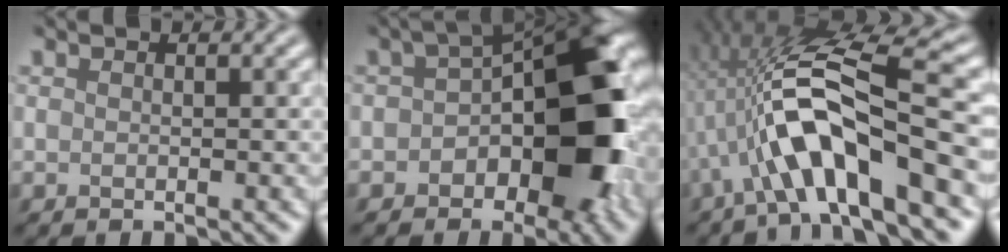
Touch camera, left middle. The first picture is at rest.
{"total": 10.9, "force": [-2.5, 5.5, 9.0], "torque": [-0.109, 0.012, -0.035]}
{"total": 8.9, "force": [-2.3, 2.3, 8.2], "torque": [-0.157, 0.013, -0.024]}